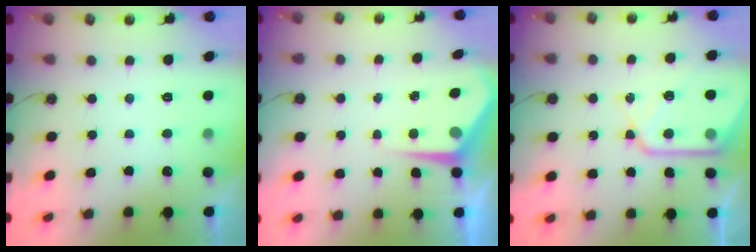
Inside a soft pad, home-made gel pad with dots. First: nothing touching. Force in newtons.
{"total": 4.9, "press": 4.9, "slide": 0.3}
{"total": 13.6, "press": 13.6, "slide": 1.3}